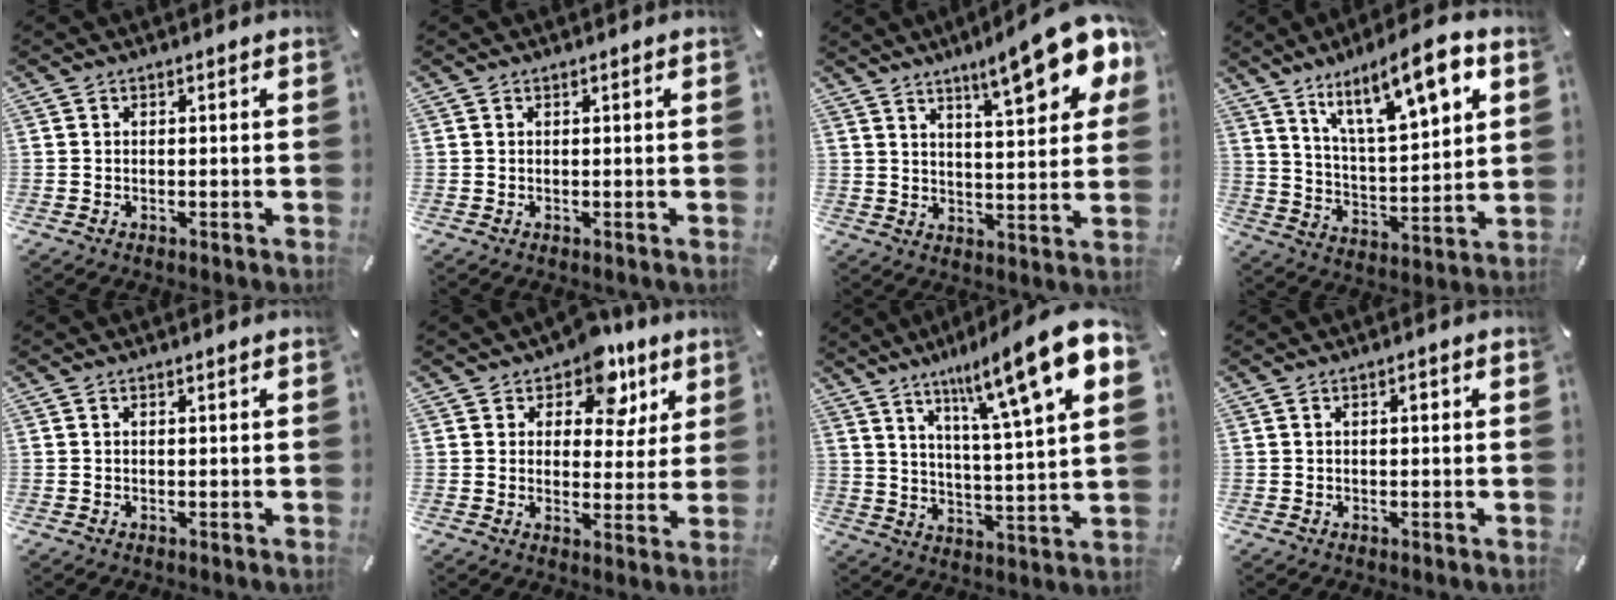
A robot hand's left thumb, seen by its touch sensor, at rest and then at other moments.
{"total": 0.0}
{"total": 16.0, "force": [10.3, 4.7, 11.3], "torque": [-0.161, -0.058, 0.164]}
{"total": 16.2, "force": [10.5, 5.2, 11.1], "torque": [-0.178, -0.054, 0.171]}
{"total": 0.0}
{"total": 10.7, "force": [6.7, 6.6, 5.1], "torque": [-0.067, -0.038, 0.116]}
{"total": 17.3, "force": [10.1, 3.1, 13.7], "torque": [-0.216, -0.053, 0.153]}
{"total": 1.2, "force": [0.3, 0.5, 1.1], "torque": [-0.021, 0.004, 0.004]}